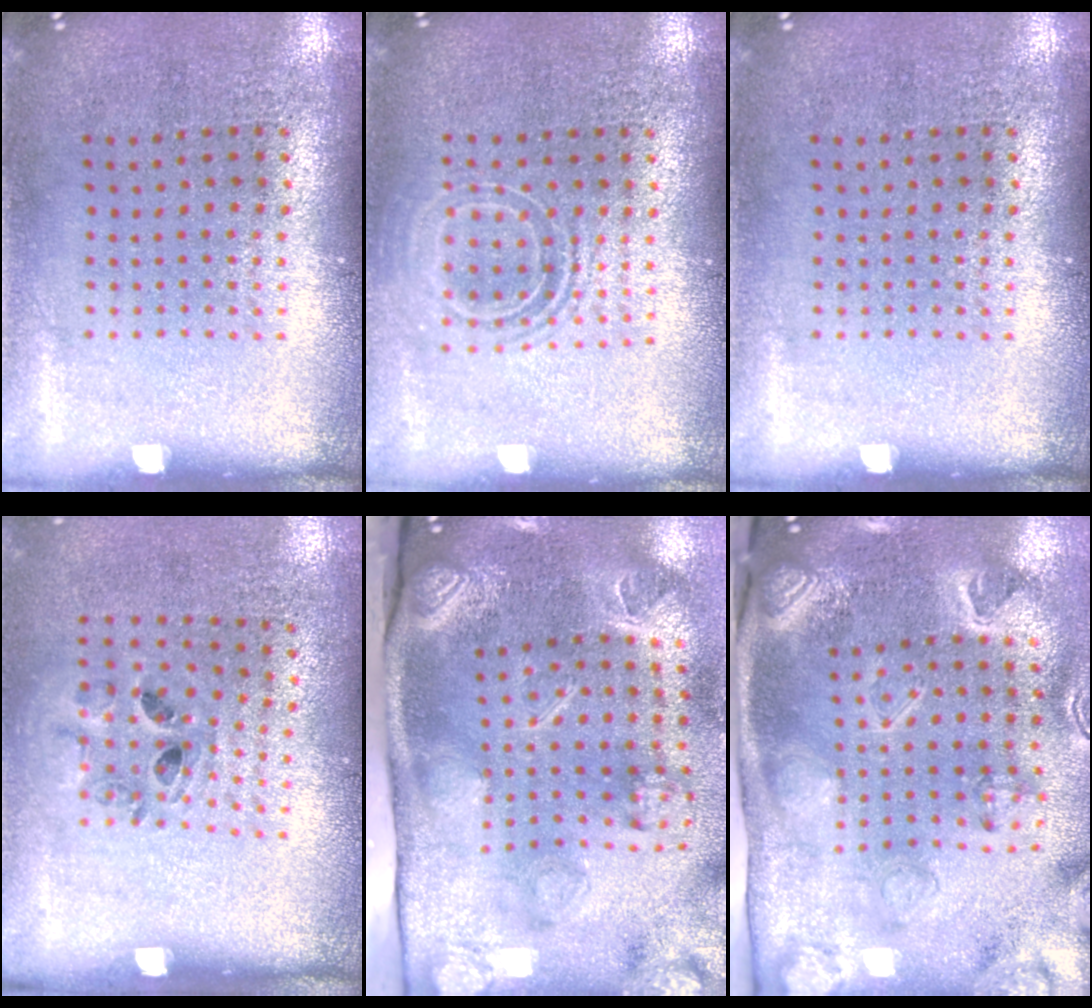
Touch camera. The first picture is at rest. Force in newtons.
{"total": 1.6, "press": 1.2, "slide": 1.0}
{"total": 0.0}
{"total": 0.9, "press": 0.8, "slide": 0.5}
{"total": 4.5, "press": 3.3, "slide": 3.2}
{"total": 3.3, "press": 3.2, "slide": 1.0}